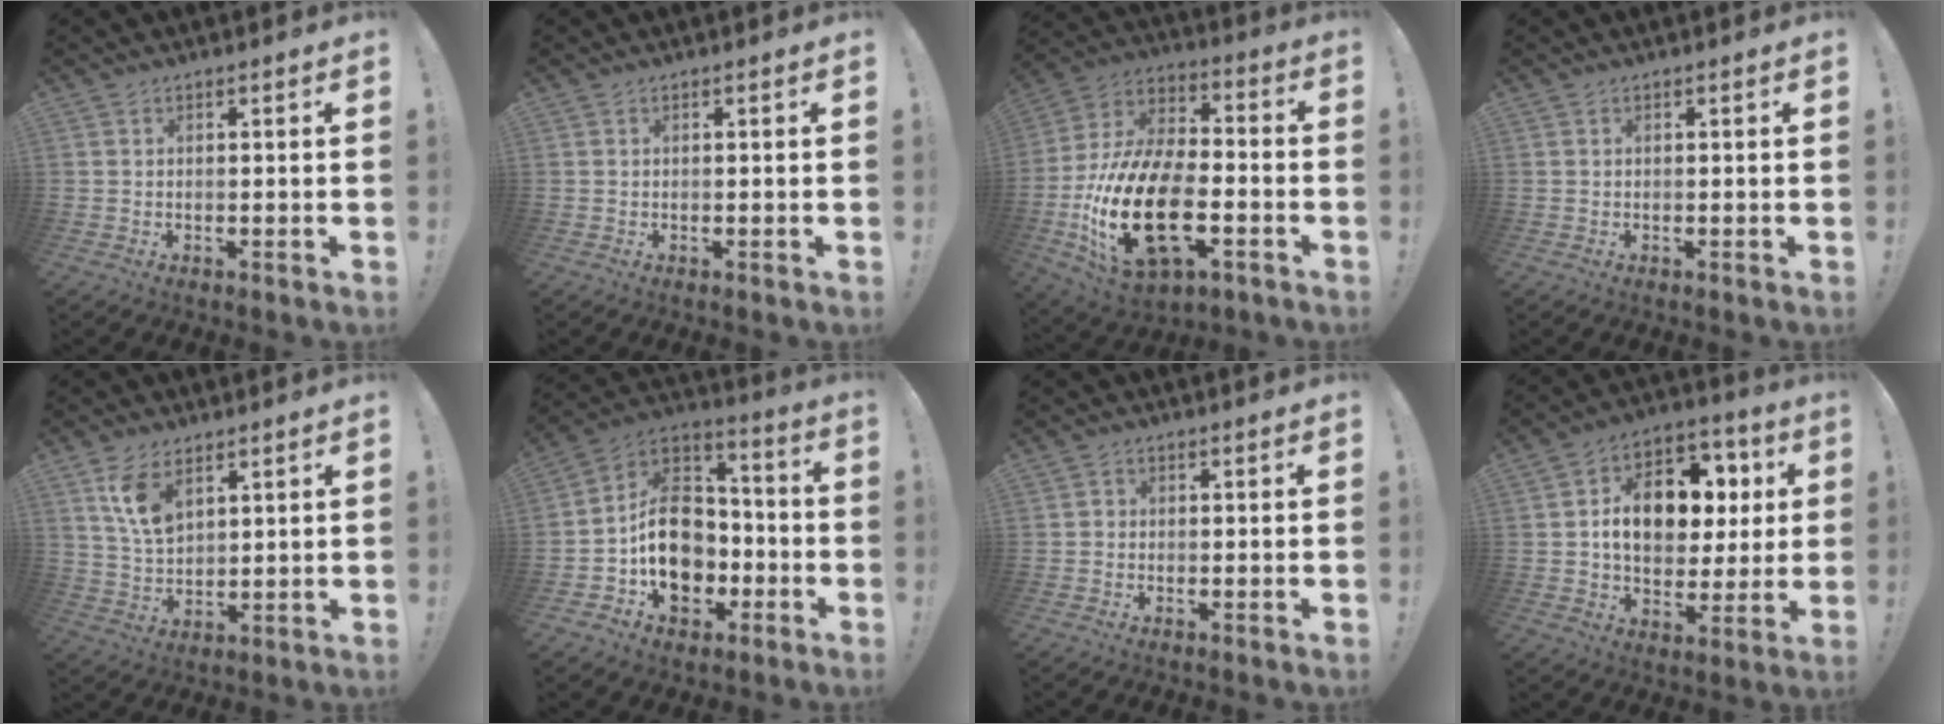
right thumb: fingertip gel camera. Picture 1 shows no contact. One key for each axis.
{"total": 0.0}
{"total": 26.3, "fx": -8.0, "fy": 14.7, "fz": 20.3, "tx": -0.406, "ty": 0.041, "tz": -0.123}
{"total": 0.0}
{"total": 9.2, "fx": 5.4, "fy": 4.9, "fz": 5.7, "tx": -0.113, "ty": -0.021, "tz": 0.101}
{"total": 17.8, "fx": -3.8, "fy": 13.7, "fz": 10.7, "tx": -0.169, "ty": 0.027, "tz": -0.053}
{"total": 1.0, "fx": -0.4, "fy": 0.9, "fz": 0.3, "tx": -0.012, "ty": 0.006, "tz": -0.007}
{"total": 15.7, "fx": 2.4, "fy": 11.4, "fz": 10.6, "tx": -0.148, "ty": 0.003, "tz": 0.050}